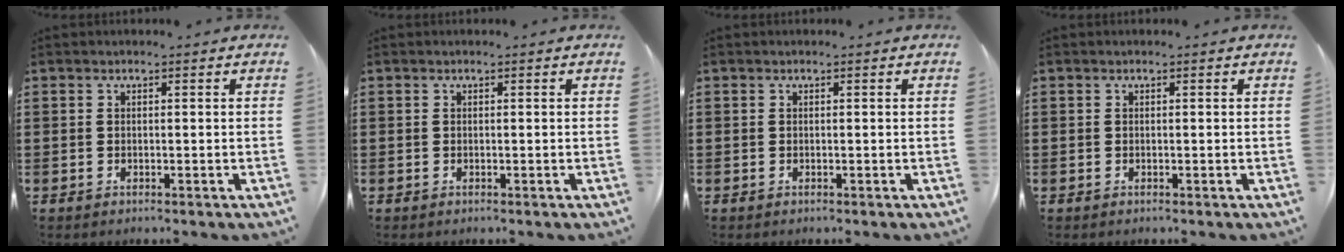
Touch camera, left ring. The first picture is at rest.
{"total": 0.0}
{"total": 0.0}
{"total": 0.0}